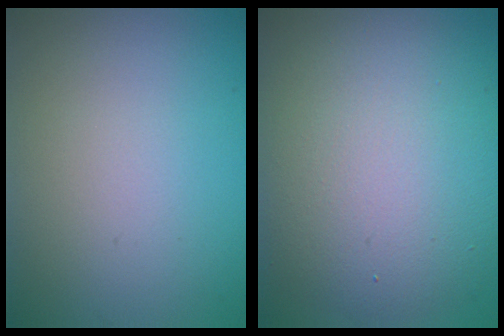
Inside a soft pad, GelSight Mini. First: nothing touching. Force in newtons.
{"total": 10.7, "press": 10.7, "slide": 0.4}